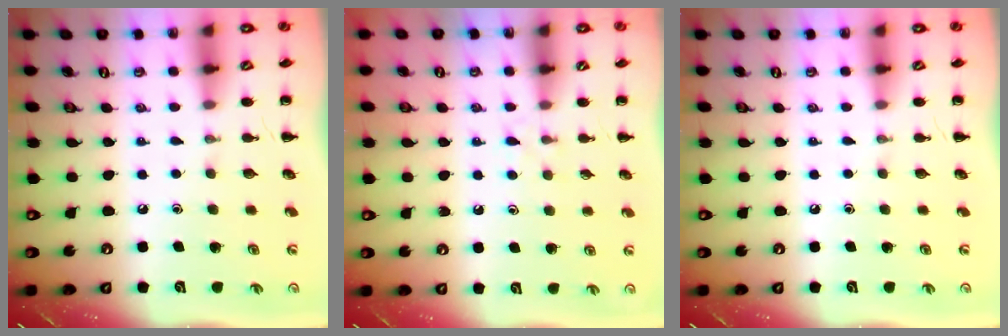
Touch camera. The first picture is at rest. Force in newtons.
{"total": 3.7, "press": 3.4, "slide": 1.4}
{"total": 0.0}